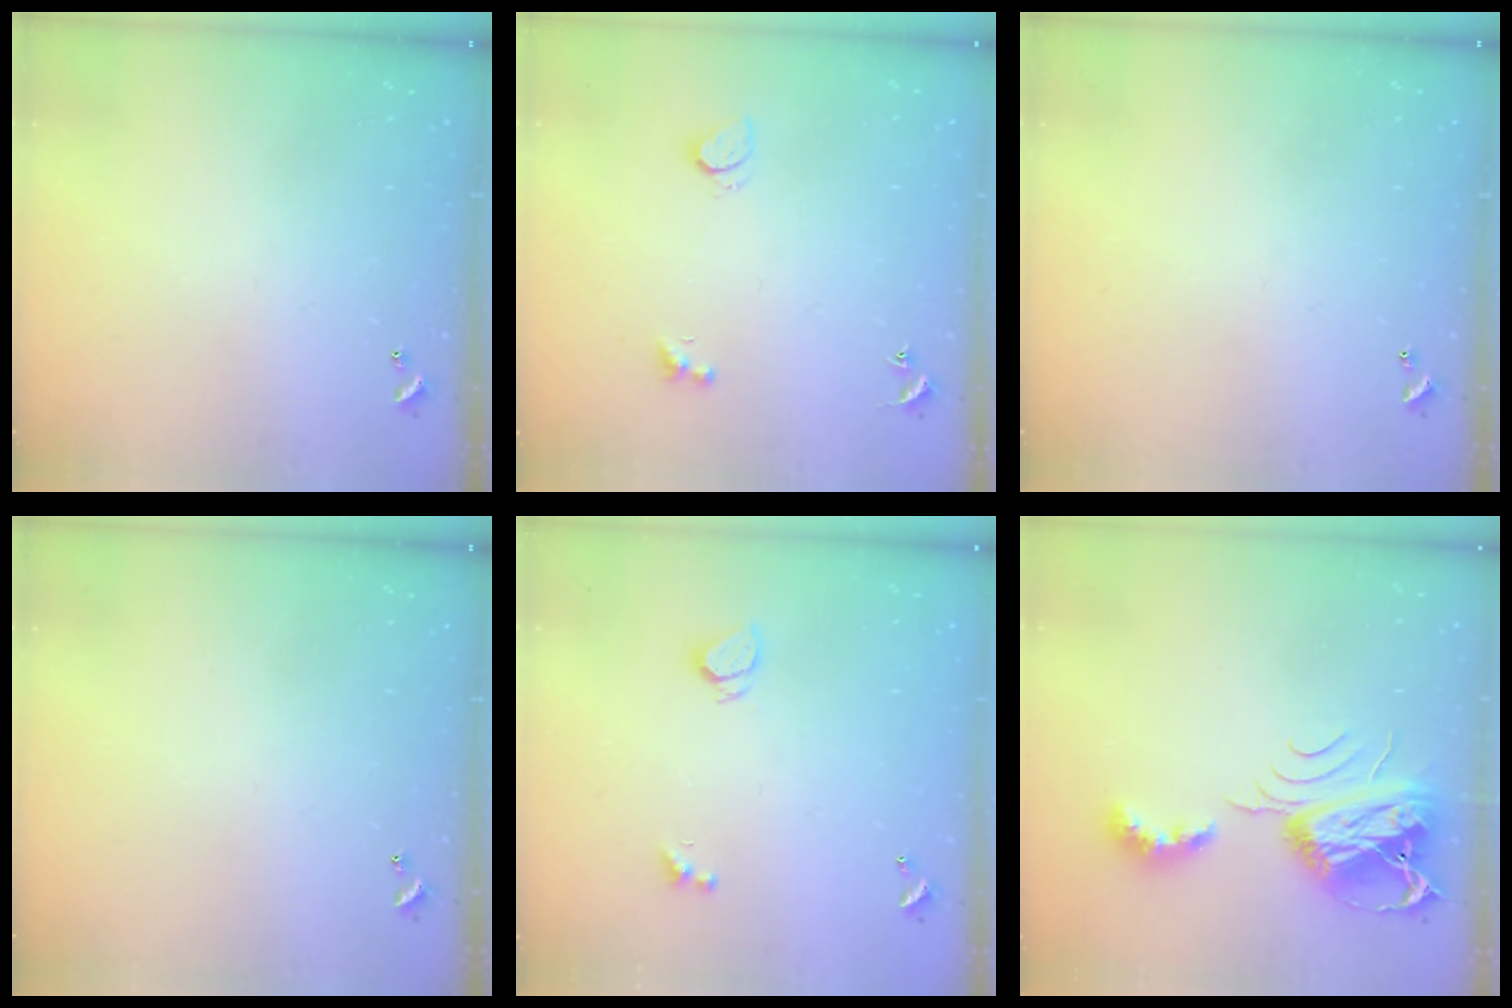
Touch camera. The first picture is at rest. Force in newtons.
{"total": 2.5, "press": 2.4, "slide": 0.8}
{"total": 0.0}
{"total": 0.0}
{"total": 1.8, "press": 1.7, "slide": 0.5}
{"total": 9.2, "press": 9.1, "slide": 1.3}